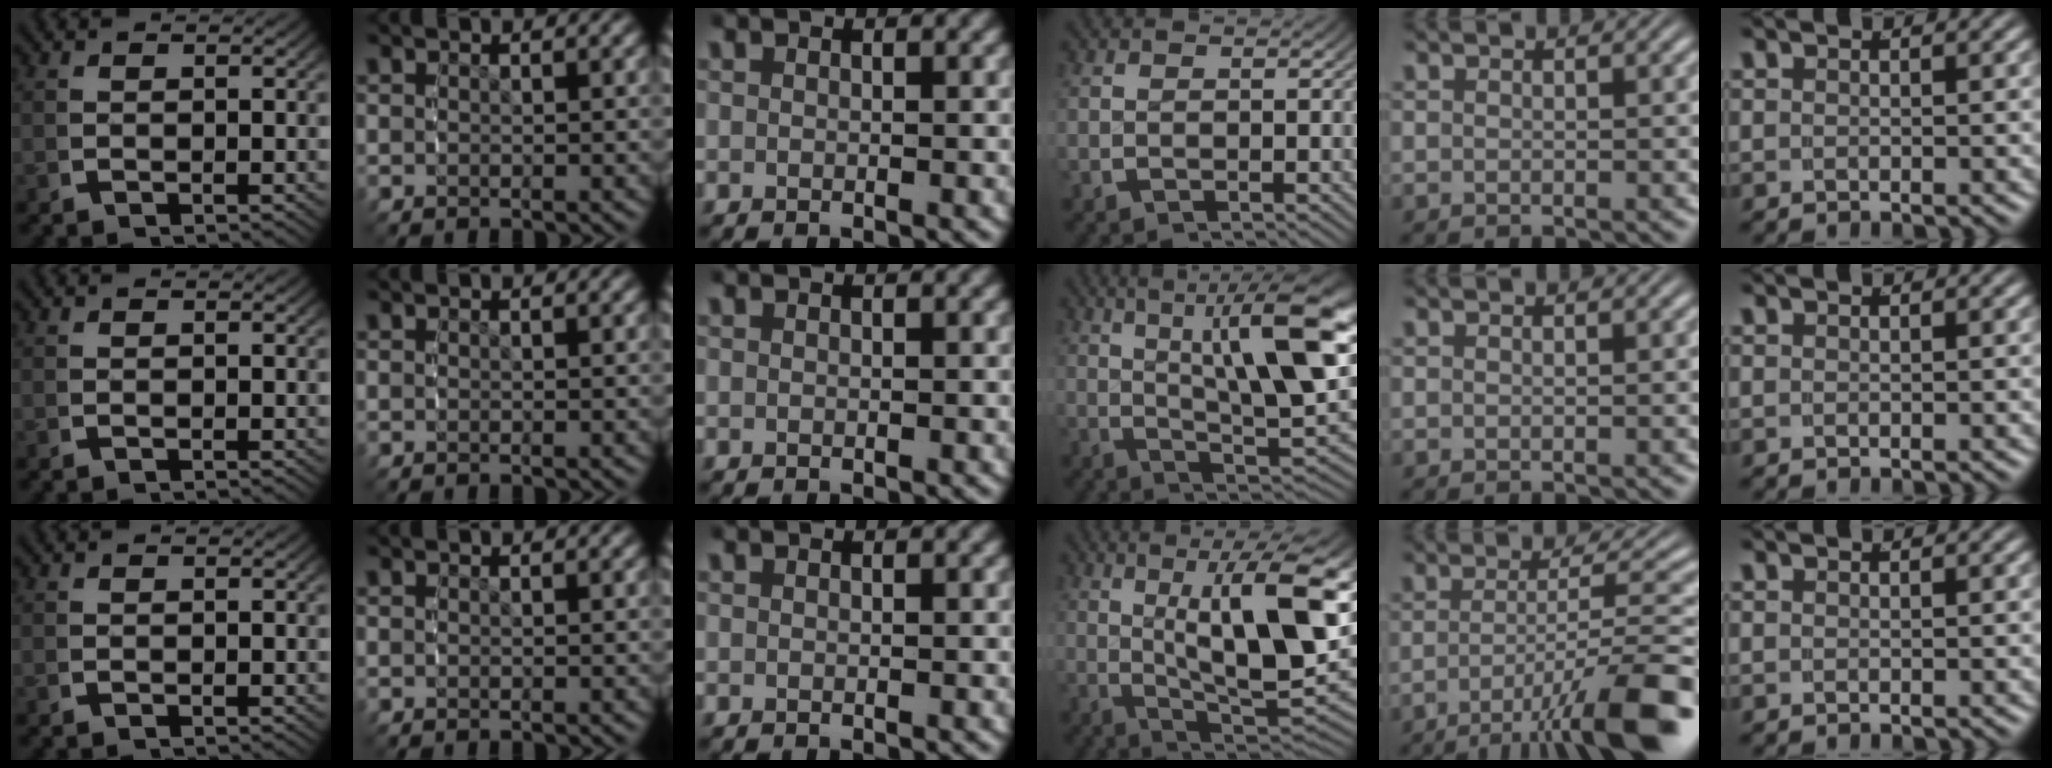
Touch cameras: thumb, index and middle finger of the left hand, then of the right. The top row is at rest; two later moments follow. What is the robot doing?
{"motion": "grasp_and_lifting", "object": "camera"}